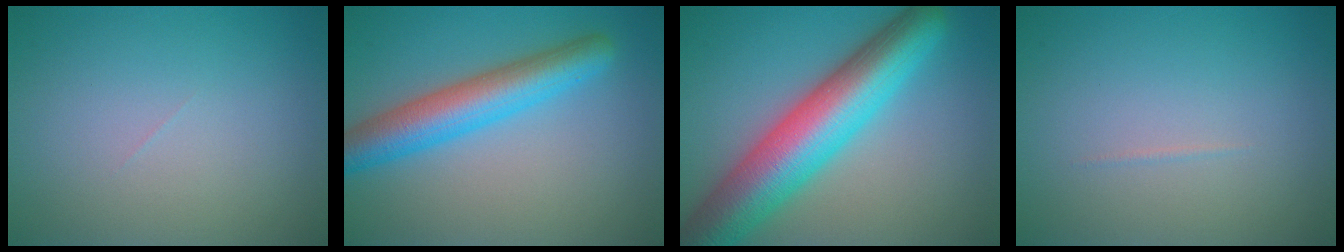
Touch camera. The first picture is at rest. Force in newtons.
{"total": 6.0, "press": 6.0, "slide": 0.1}
{"total": 10.9, "press": 10.9, "slide": 0.3}
{"total": 0.6, "press": 0.6, "slide": 0.2}